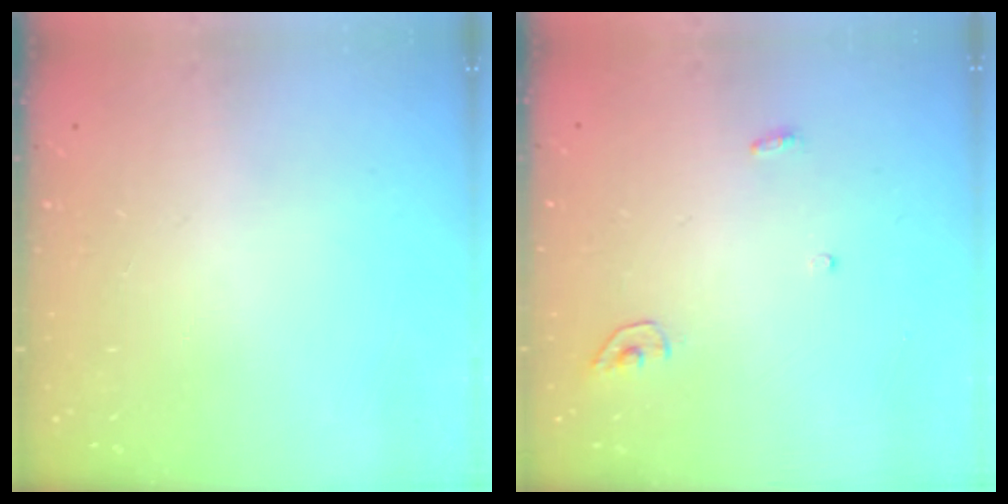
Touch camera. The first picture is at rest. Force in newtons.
{"total": 3.5, "press": 3.5, "slide": 0.3}